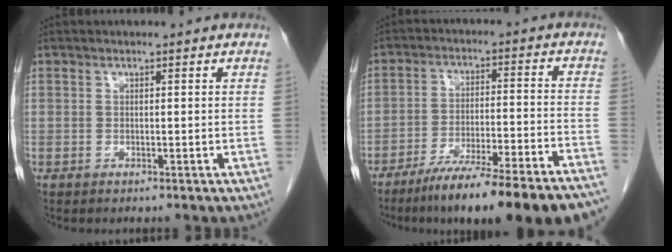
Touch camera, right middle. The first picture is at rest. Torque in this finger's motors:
{"motor_torque": [1.19, -0.95, 0.32, 0.11]}